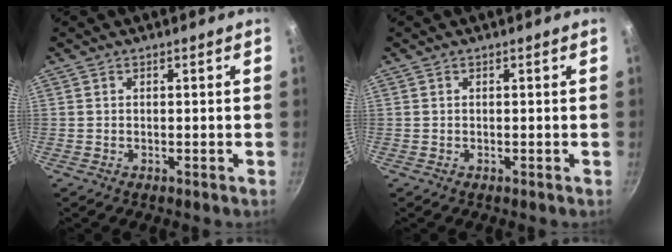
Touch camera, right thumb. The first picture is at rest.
{"total": 0.0}